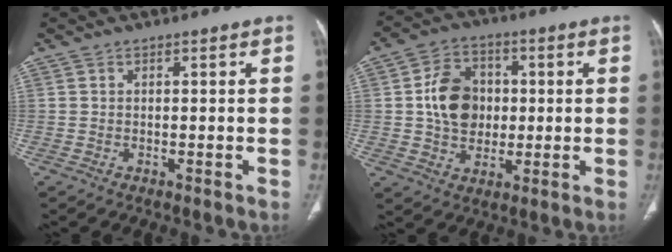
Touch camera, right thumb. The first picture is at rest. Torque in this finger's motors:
{"motor_torque": [1.28, 1.14, 0.73, 0.12, 0.07]}